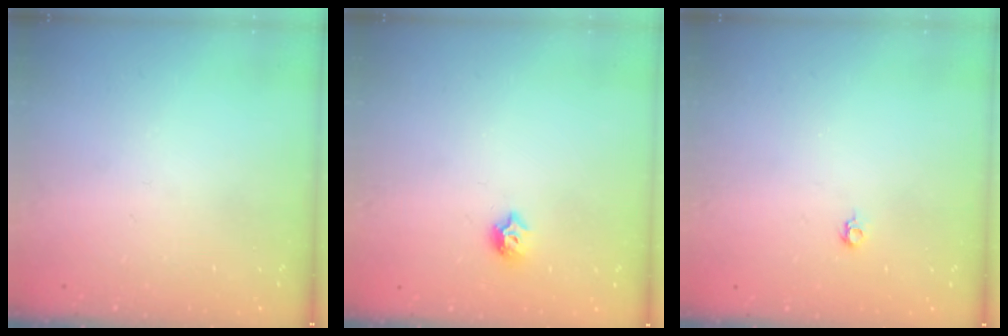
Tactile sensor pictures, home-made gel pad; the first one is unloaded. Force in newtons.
{"total": 6.3, "press": 6.3, "slide": 0.8}
{"total": 3.7, "press": 3.6, "slide": 0.7}